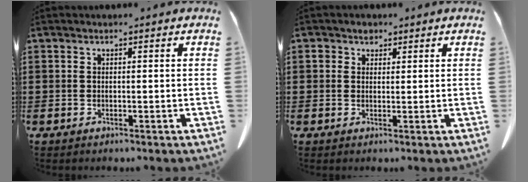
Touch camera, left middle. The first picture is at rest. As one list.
[{"total": 1.8, "force": [1.2, 1.2, 0.5], "torque": [-0.007, 0.000, 0.021]}]